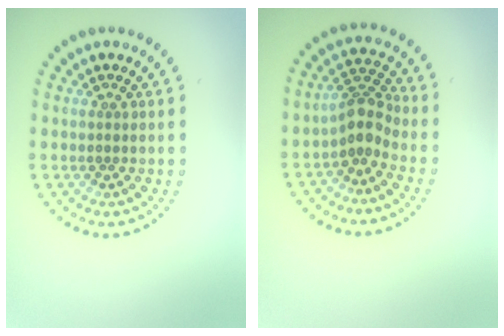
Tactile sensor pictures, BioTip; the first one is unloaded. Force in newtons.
{"total": 2.8, "press": 2.2, "slide": 1.8}